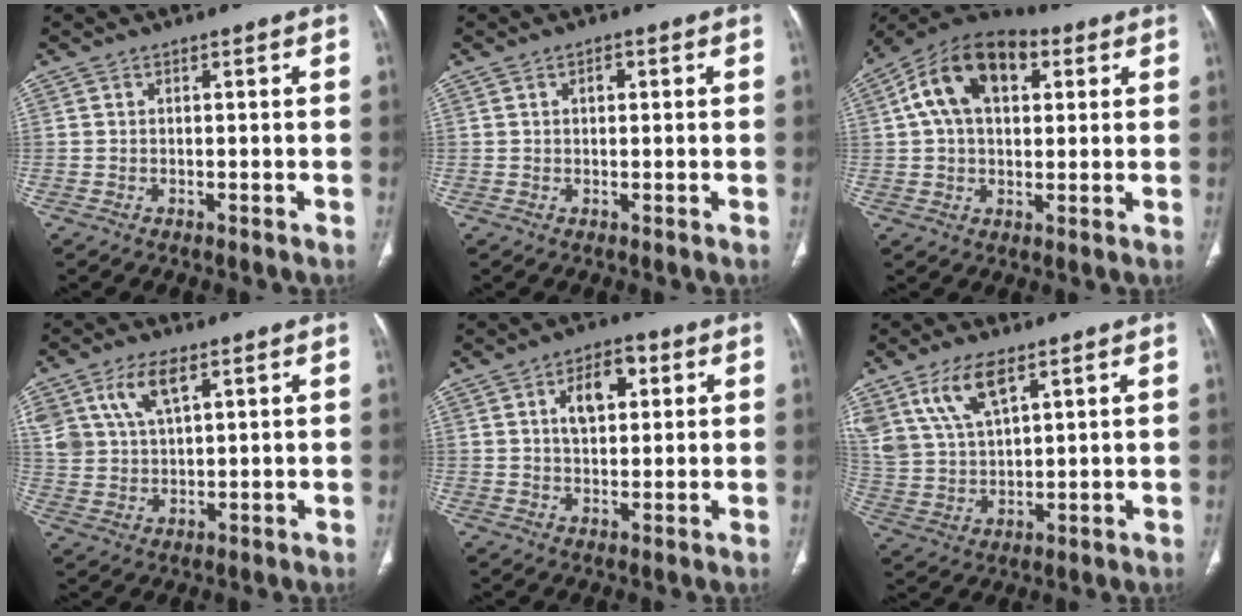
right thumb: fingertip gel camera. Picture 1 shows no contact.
{"total": 1.7, "force": [0.6, 1.0, 1.3], "torque": [-0.018, 0.001, 0.010]}
{"total": 16.1, "force": [5.0, 9.7, 11.8], "torque": [-0.187, 0.022, 0.079]}
{"total": 9.1, "force": [4.6, 4.6, 6.3], "torque": [-0.120, -0.010, 0.096]}
{"total": 8.2, "force": [2.6, 4.7, 6.2], "torque": [-0.077, 0.002, 0.040]}
{"total": 11.3, "force": [6.6, 5.1, 7.6], "torque": [-0.146, -0.020, 0.142]}